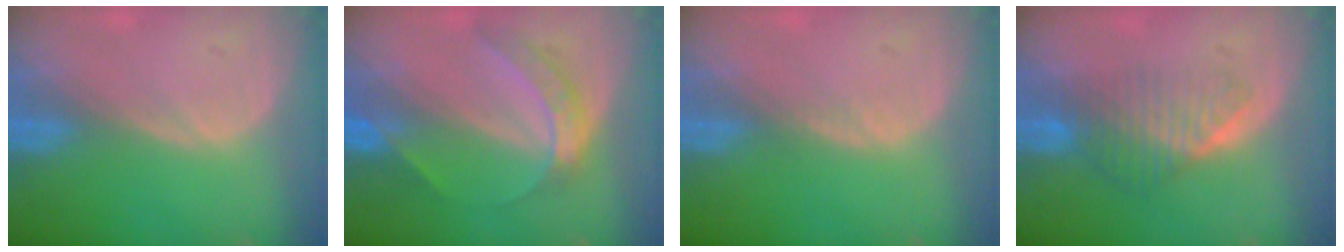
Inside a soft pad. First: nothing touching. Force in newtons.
{"total": 6.2, "press": 5.2, "slide": 3.3}
{"total": 0.5, "press": 0.5, "slide": 0.1}
{"total": 6.6, "press": 5.6, "slide": 3.5}